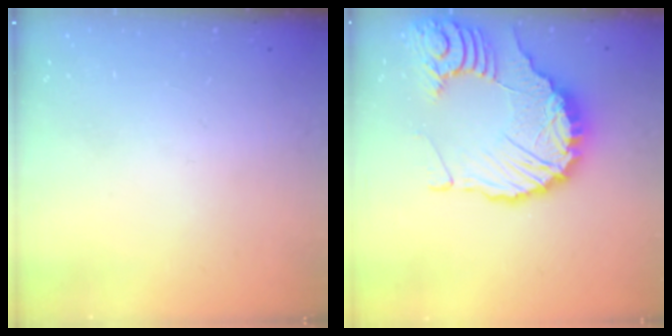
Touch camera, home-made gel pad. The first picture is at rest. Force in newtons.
{"total": 15.7, "press": 15.6, "slide": 1.9}